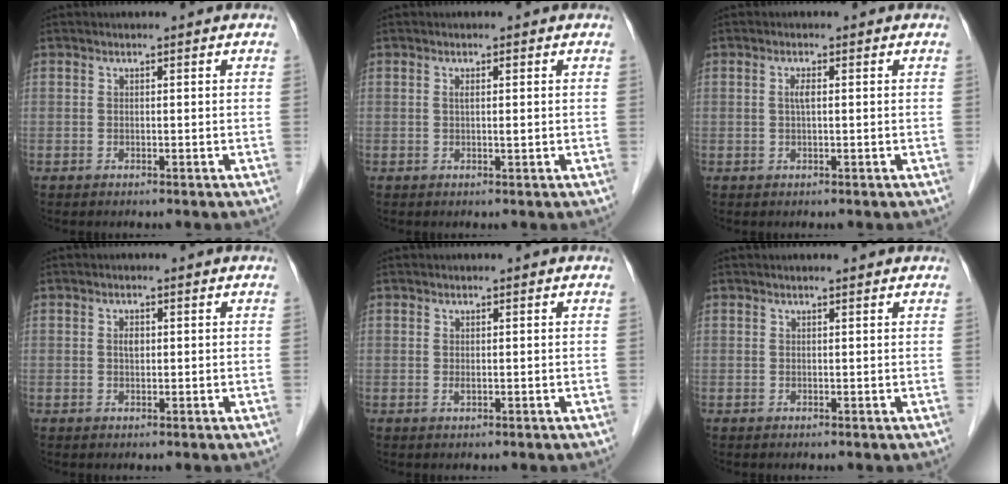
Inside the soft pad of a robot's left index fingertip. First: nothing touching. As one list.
[{"total": 1.5, "force": [0.3, 0.3, 1.4], "torque": [-0.034, 0.007, 0.007]}, {"total": 1.4, "force": [0.2, 0.3, 1.4], "torque": [-0.030, 0.003, 0.003]}, {"total": 1.3, "force": [0.2, 0.8, 1.0], "torque": [-0.020, 0.002, 0.004]}, {"total": 0.6, "force": [0.0, 0.2, 0.6], "torque": [-0.015, -0.003, 0.002]}, {"total": 2.0, "force": [1.9, 0.4, 0.7], "torque": [-0.014, 0.012, 0.019]}]